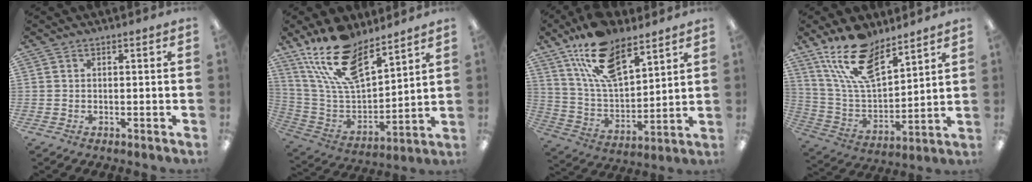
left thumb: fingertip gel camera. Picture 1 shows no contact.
{"total": 19.6, "force": [14.6, 7.9, 10.5], "torque": [-0.211, -0.082, 0.267]}
{"total": 17.3, "force": [11.9, 7.5, 10.0], "torque": [-0.193, -0.051, 0.214]}
{"total": 17.3, "force": [12.1, 7.5, 9.8], "torque": [-0.190, -0.059, 0.219]}